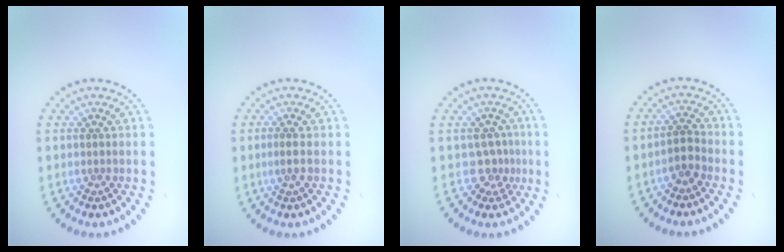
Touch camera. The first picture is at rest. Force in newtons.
{"total": 0.9, "press": 0.7, "slide": 0.5}
{"total": 2.2, "press": 1.5, "slide": 1.6}
{"total": 1.7, "press": 1.5, "slide": 0.9}